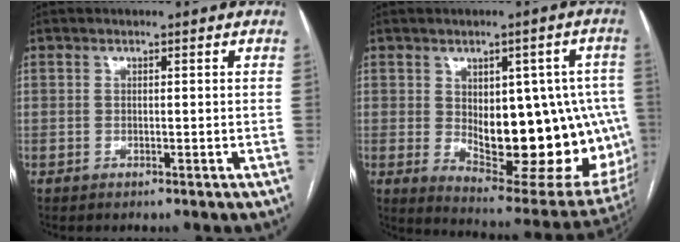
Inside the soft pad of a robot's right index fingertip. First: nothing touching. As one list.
[{"total": 22.0, "force": [-1.1, 9.2, 20.0], "torque": [-0.200, 0.011, 0.018]}]